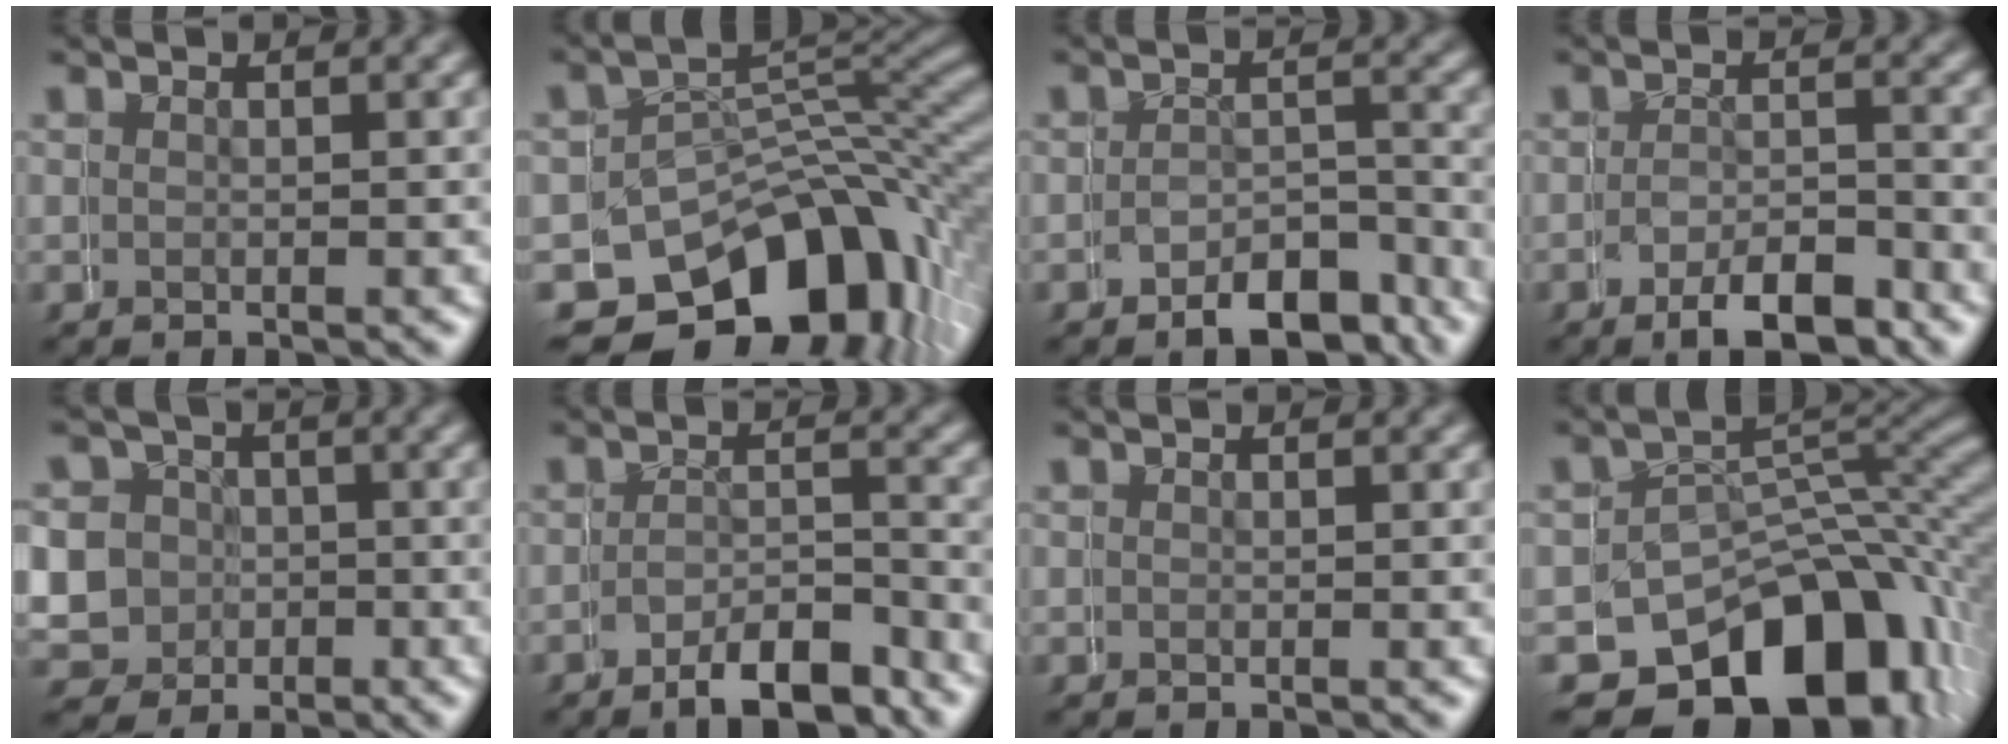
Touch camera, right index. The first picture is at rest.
{"total": 14.5, "force": [-6.8, 10.5, 7.3], "torque": [-0.111, -0.029, -0.097]}
{"total": 5.3, "force": [-4.8, 2.0, 0.8], "torque": [0.002, -0.009, -0.075]}
{"total": 4.4, "force": [-3.4, 1.9, 2.0], "torque": [-0.021, -0.010, -0.061]}
{"total": 7.3, "force": [-0.1, 7.2, 0.4], "torque": [-0.020, -0.035, -0.004]}
{"total": 5.7, "force": [-5.4, 1.7, 1.0], "torque": [-0.006, -0.011, -0.087]}
{"total": 0.0}
{"total": 13.3, "force": [-6.5, 9.2, 7.1], "torque": [-0.099, -0.028, -0.090]}